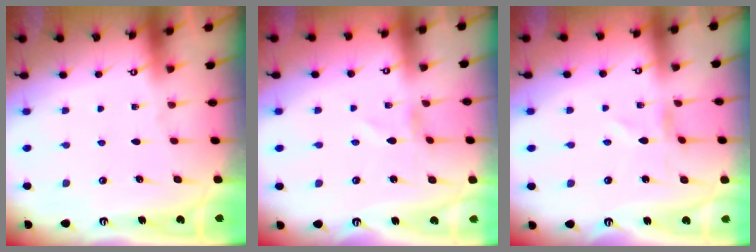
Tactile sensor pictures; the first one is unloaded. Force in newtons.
{"total": 0.8, "press": 0.8, "slide": 0.1}
{"total": 0.0}